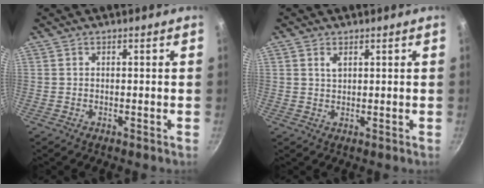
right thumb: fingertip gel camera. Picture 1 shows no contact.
{"total": 1.1, "force": [0.5, 0.8, 0.5], "torque": [-0.009, 0.002, 0.009]}